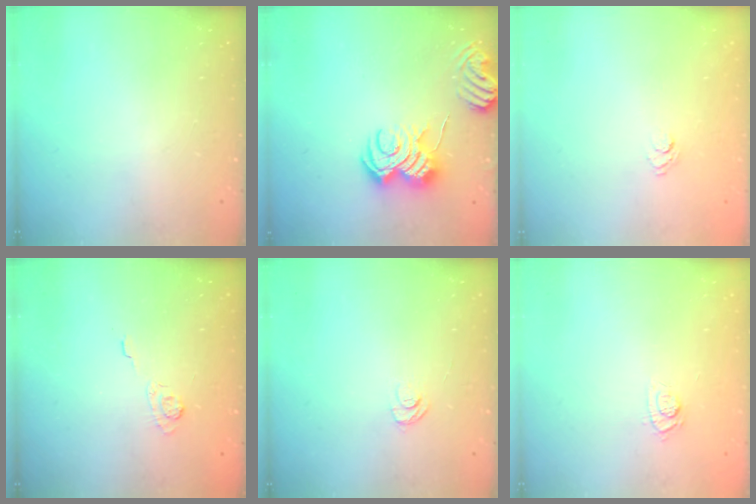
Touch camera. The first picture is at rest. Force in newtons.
{"total": 9.6, "press": 9.5, "slide": 0.6}
{"total": 2.6, "press": 2.3, "slide": 1.1}
{"total": 2.4, "press": 1.9, "slide": 1.4}
{"total": 6.2, "press": 6.2, "slide": 0.6}
{"total": 5.6, "press": 5.4, "slide": 1.5}